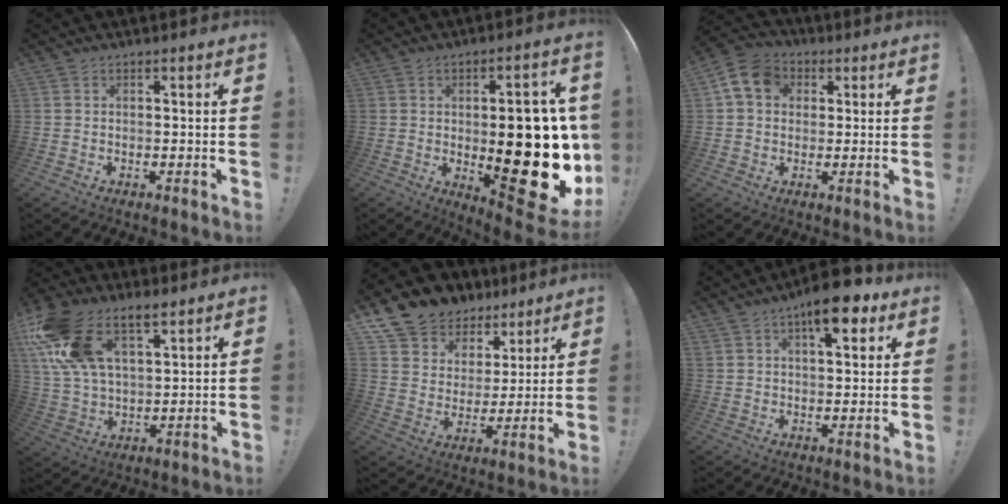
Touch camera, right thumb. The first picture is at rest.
{"total": 23.7, "force": [-1.6, 9.4, 21.7], "torque": [-0.290, -0.012, -0.011]}
{"total": 10.3, "force": [3.0, 8.2, 5.4], "torque": [-0.089, 0.003, 0.060]}
{"total": 17.5, "force": [10.2, 9.6, 10.4], "torque": [-0.215, -0.043, 0.193]}
{"total": 10.6, "force": [7.7, 7.0, 1.8], "torque": [-0.041, -0.063, 0.150]}
{"total": 13.3, "force": [7.6, 6.8, 8.6], "torque": [-0.106, -0.044, 0.130]}